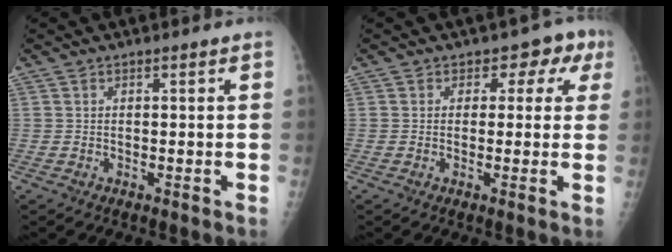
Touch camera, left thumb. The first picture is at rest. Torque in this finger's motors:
{"motor_torque": [-0.13, 0.36, -0.06, -0.01, 0.01]}